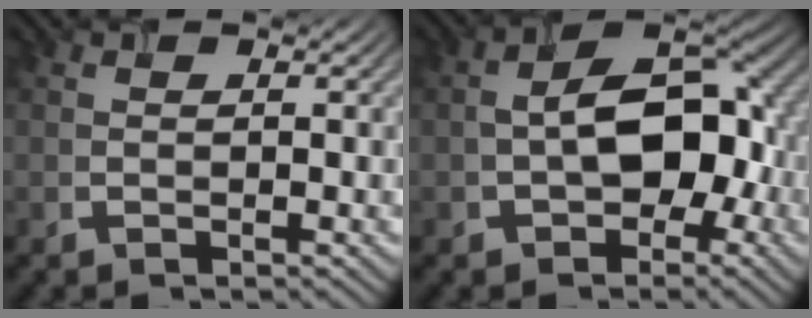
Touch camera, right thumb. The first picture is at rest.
{"total": 9.7, "force": [-1.2, 6.2, 7.4], "torque": [-0.109, 0.004, -0.020]}